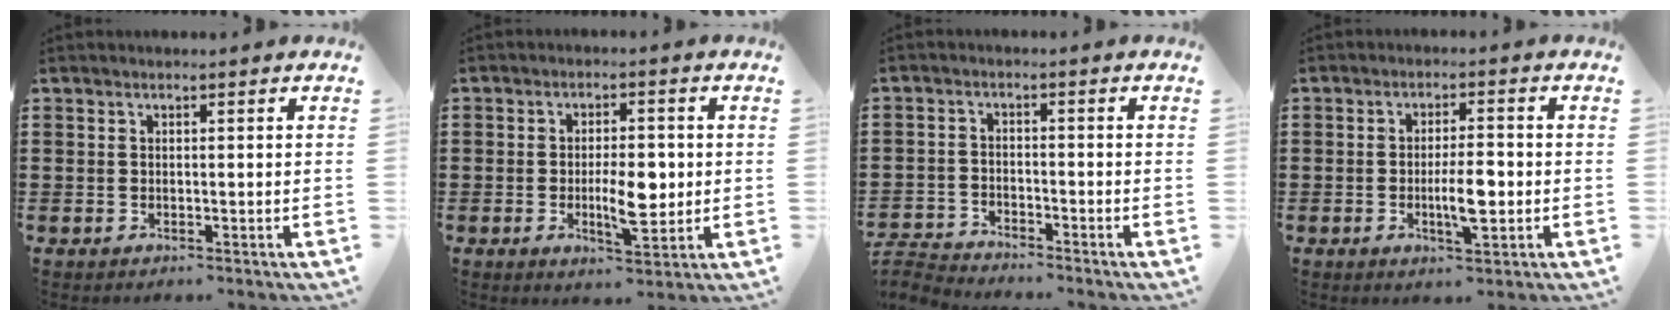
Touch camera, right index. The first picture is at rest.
{"total": 6.8, "force": [-0.7, 2.9, 6.1], "torque": [-0.092, 0.003, -0.015]}
{"total": 3.2, "force": [-3.2, 0.2, -0.1], "torque": [-0.012, -0.003, -0.072]}
{"total": 6.0, "force": [-1.1, 1.7, 5.7], "torque": [-0.104, 0.001, -0.021]}